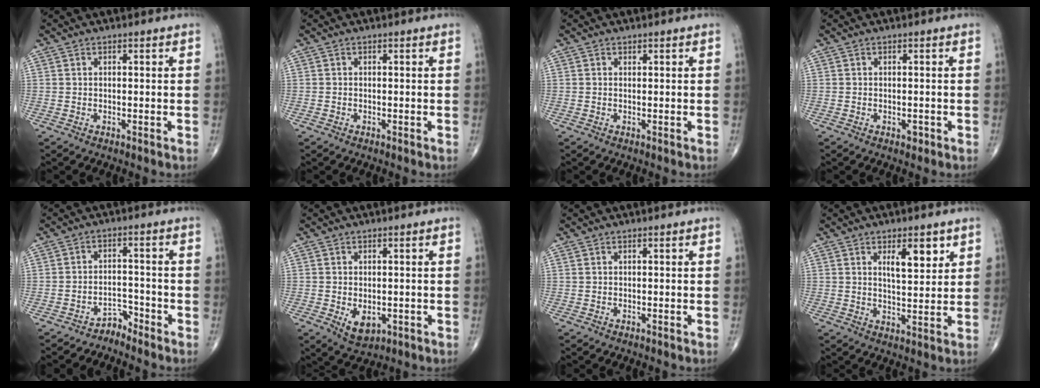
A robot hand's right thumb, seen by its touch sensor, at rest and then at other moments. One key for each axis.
{"total": 0.0}
{"total": 0.0}
{"total": 0.8, "fx": -0.4, "fy": 0.5, "fz": 0.5, "tx": -0.005, "ty": -0.001, "tz": -0.006}
{"total": 2.9, "fx": -2.7, "fy": 0.9, "fz": -0.5, "tx": 0.021, "ty": 0.031, "tz": -0.044}
{"total": 4.4, "fx": -0.9, "fy": 2.8, "fz": 3.2, "tx": -0.040, "ty": -0.008, "tz": -0.001}
{"total": 0.0}
{"total": 6.9, "fx": 3.3, "fy": 2.5, "fz": 5.4, "tx": -0.071, "ty": -0.025, "tz": 0.055}